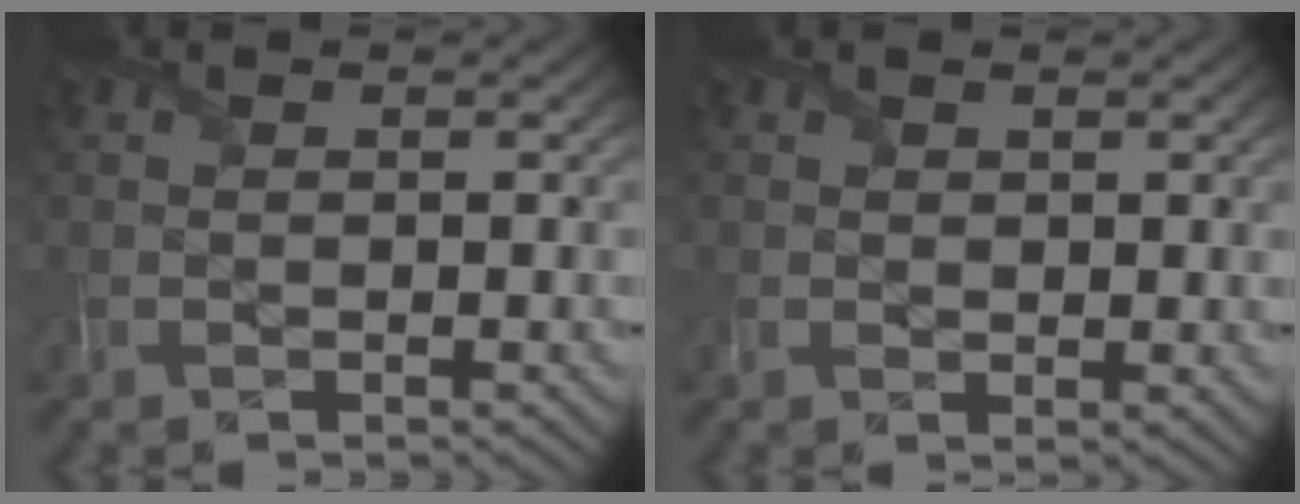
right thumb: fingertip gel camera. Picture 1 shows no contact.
{"total": 1.1, "force": [0.6, 0.8, 0.1], "torque": [0.000, -0.002, 0.015]}